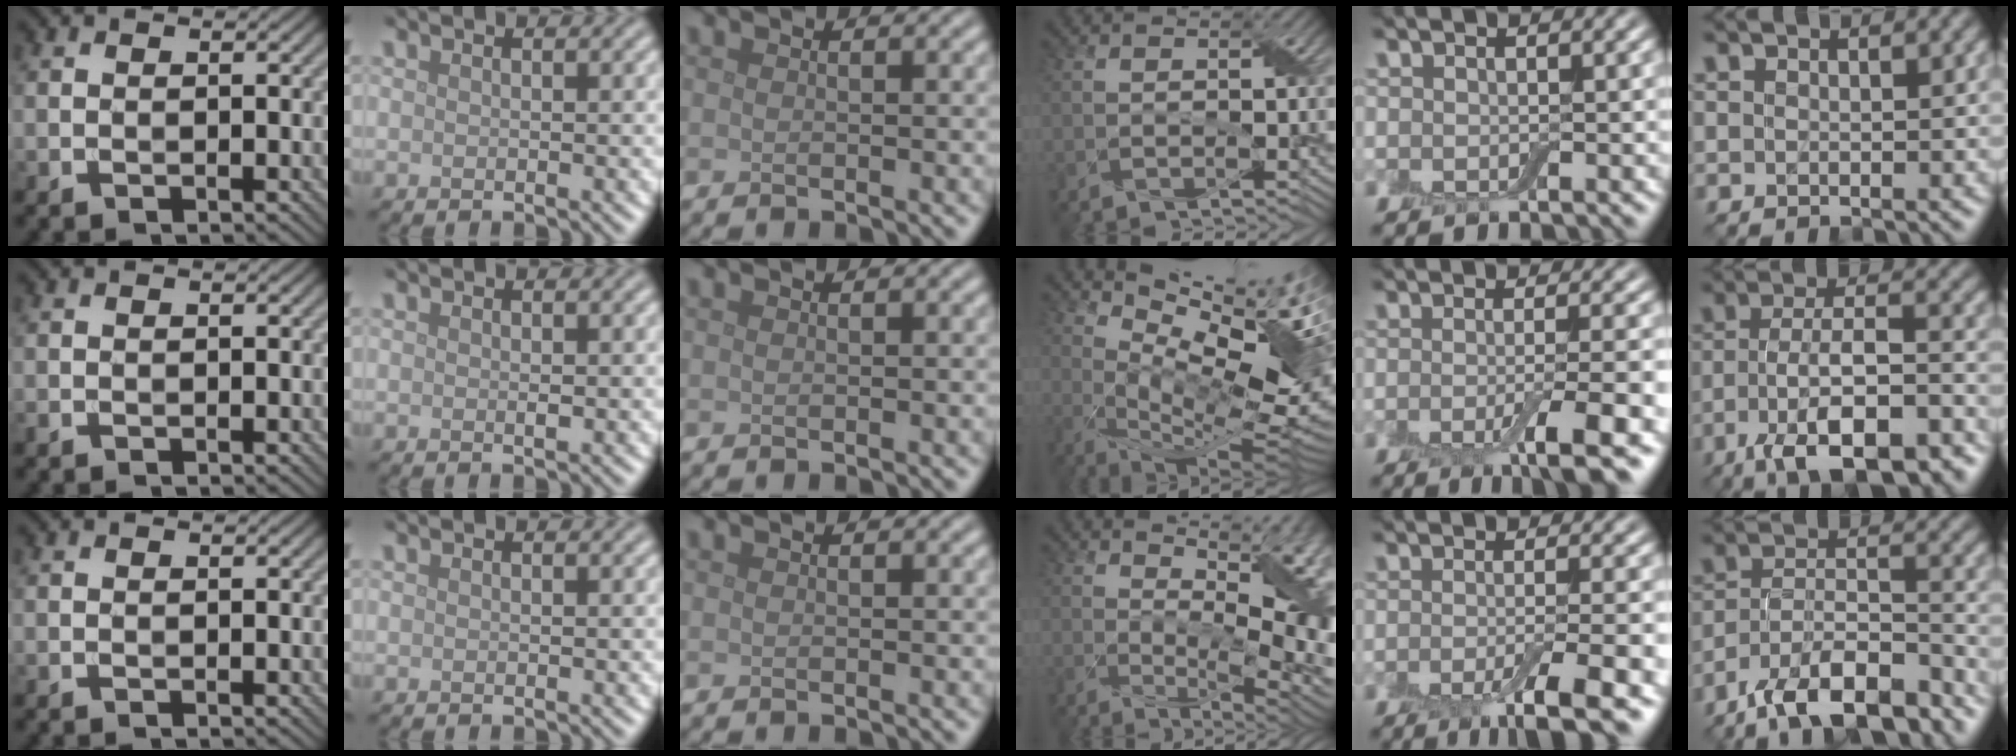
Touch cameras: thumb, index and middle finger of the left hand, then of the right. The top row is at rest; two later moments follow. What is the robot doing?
{"motion": "wrap", "object": "adhesive wrap"}